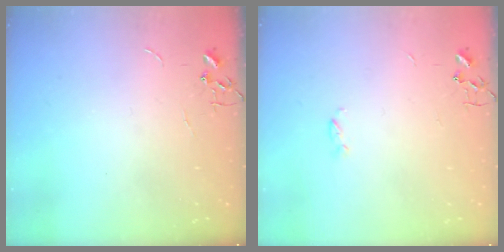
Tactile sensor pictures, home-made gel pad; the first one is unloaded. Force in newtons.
{"total": 2.3, "press": 2.2, "slide": 0.4}